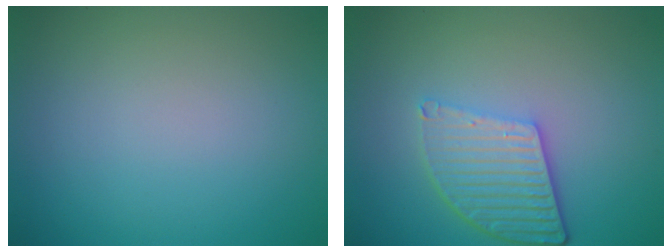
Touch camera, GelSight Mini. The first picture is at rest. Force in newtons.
{"total": 5.1, "press": 3.8, "slide": 3.4}